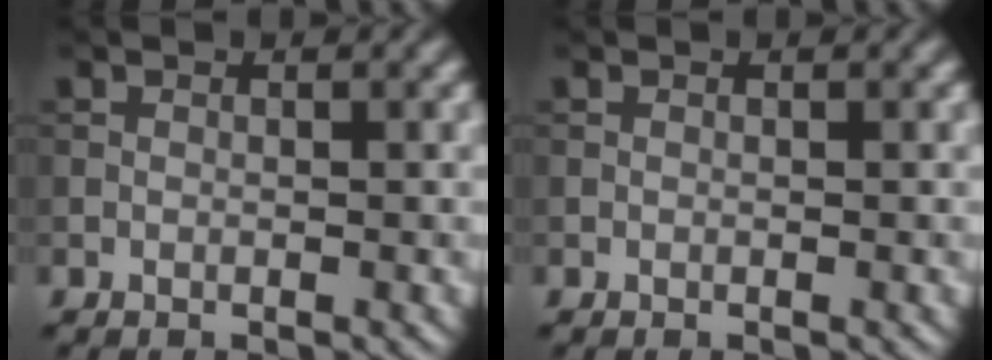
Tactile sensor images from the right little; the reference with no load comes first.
{"total": 0.0}